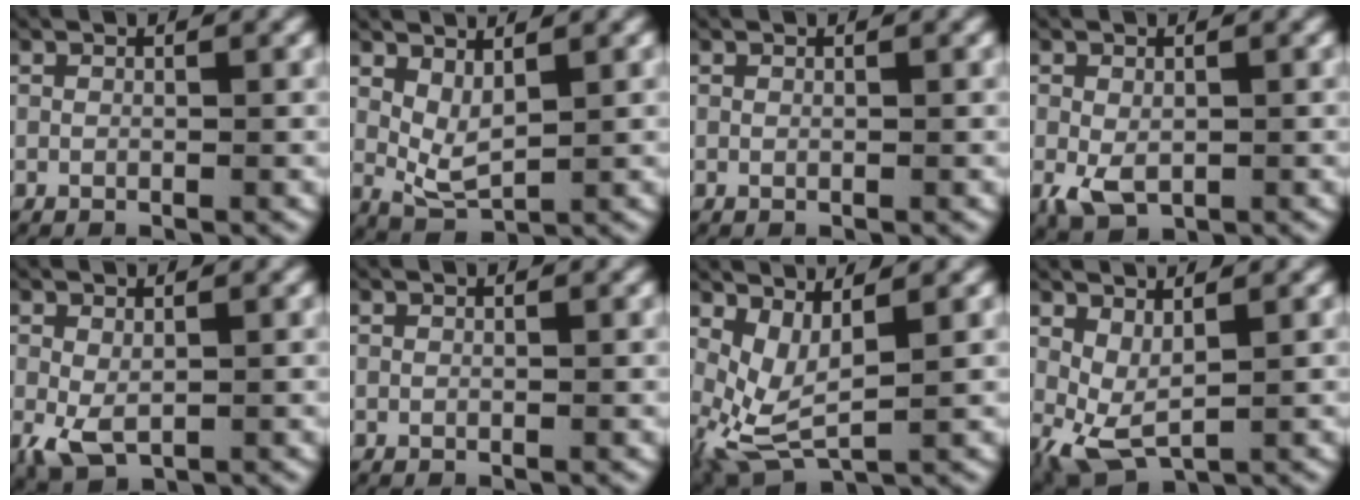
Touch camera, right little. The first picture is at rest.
{"total": 3.1, "force": [1.0, 1.5, 2.5], "torque": [-0.049, -0.020, 0.029]}
{"total": 0.0}
{"total": 3.2, "force": [-0.8, 2.0, 2.4], "torque": [-0.059, -0.021, -0.002]}
{"total": 3.1, "force": [-0.7, 1.8, 2.4], "torque": [-0.062, -0.023, 0.002]}
{"total": 0.0}
{"total": 5.3, "force": [-0.5, 3.2, 4.3], "torque": [-0.099, -0.034, 0.007]}
{"total": 3.5, "force": [-0.2, 1.9, 2.9], "torque": [-0.056, -0.028, 0.013]}